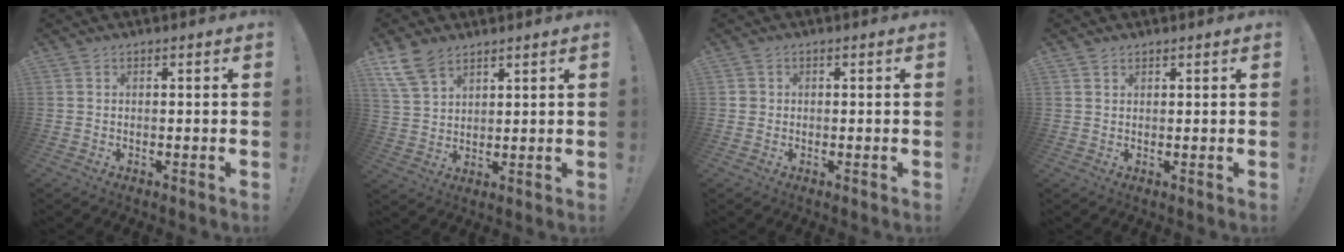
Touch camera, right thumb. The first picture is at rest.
{"total": 9.1, "force": [6.3, 5.0, 4.2], "torque": [-0.090, -0.019, 0.130]}
{"total": 1.3, "force": [0.1, 1.3, 0.2], "torque": [-0.002, 0.003, 0.001]}
{"total": 1.2, "force": [1.0, 0.6, 0.3], "torque": [-0.003, -0.003, 0.018]}